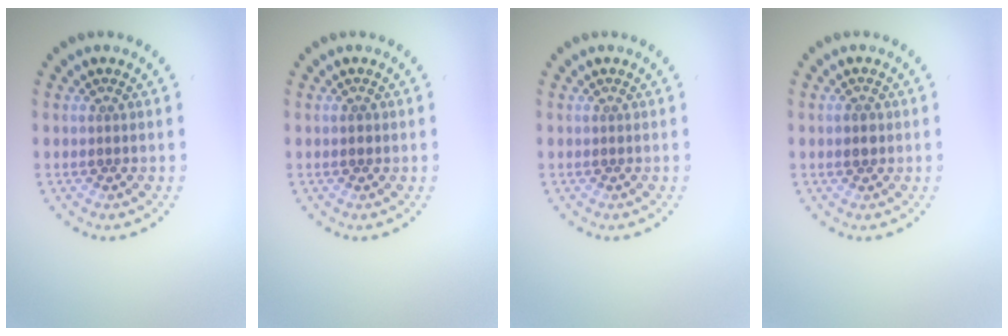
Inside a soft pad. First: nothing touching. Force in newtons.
{"total": 0.8, "press": 0.7, "slide": 0.1}
{"total": 0.0}
{"total": 1.2, "press": 1.2, "slide": 0.1}